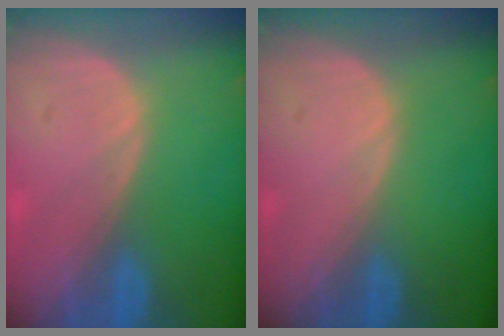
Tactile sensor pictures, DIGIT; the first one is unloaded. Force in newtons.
{"total": 0.0}